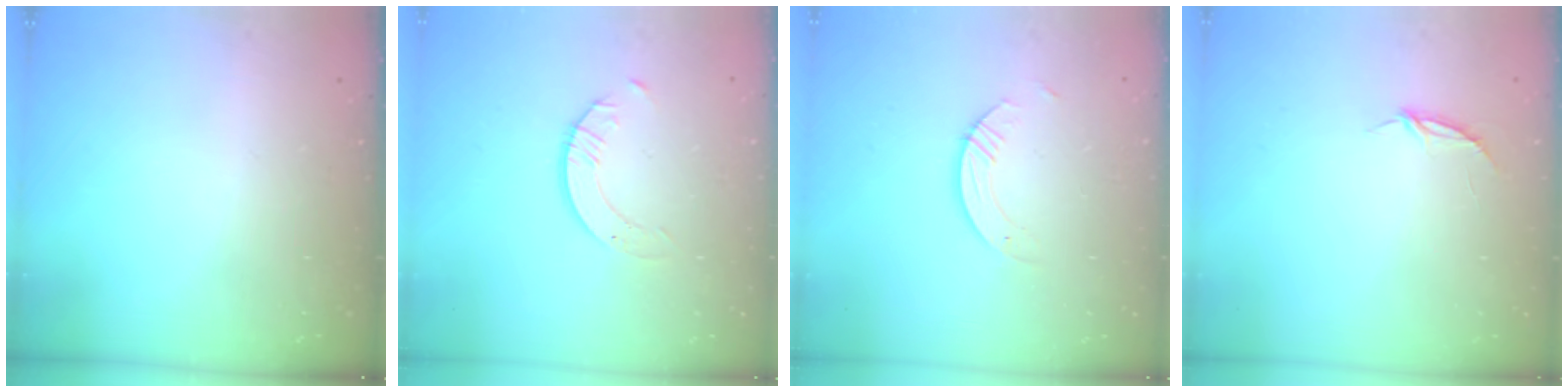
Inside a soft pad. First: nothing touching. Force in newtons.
{"total": 2.0, "press": 2.0, "slide": 0.2}
{"total": 3.7, "press": 3.7, "slide": 0.3}
{"total": 3.3, "press": 3.3, "slide": 0.3}